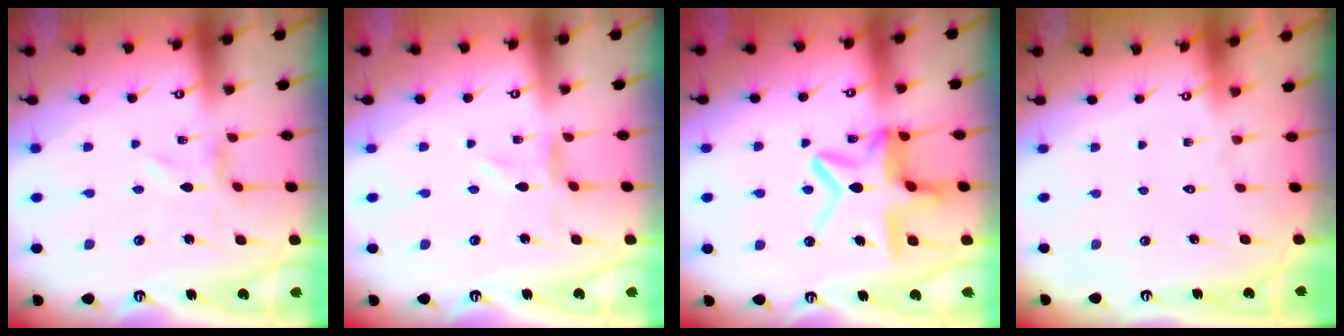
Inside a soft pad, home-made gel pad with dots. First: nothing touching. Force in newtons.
{"total": 0.0}
{"total": 14.2, "press": 14.1, "slide": 1.2}
{"total": 1.6, "press": 1.6, "slide": 0.1}